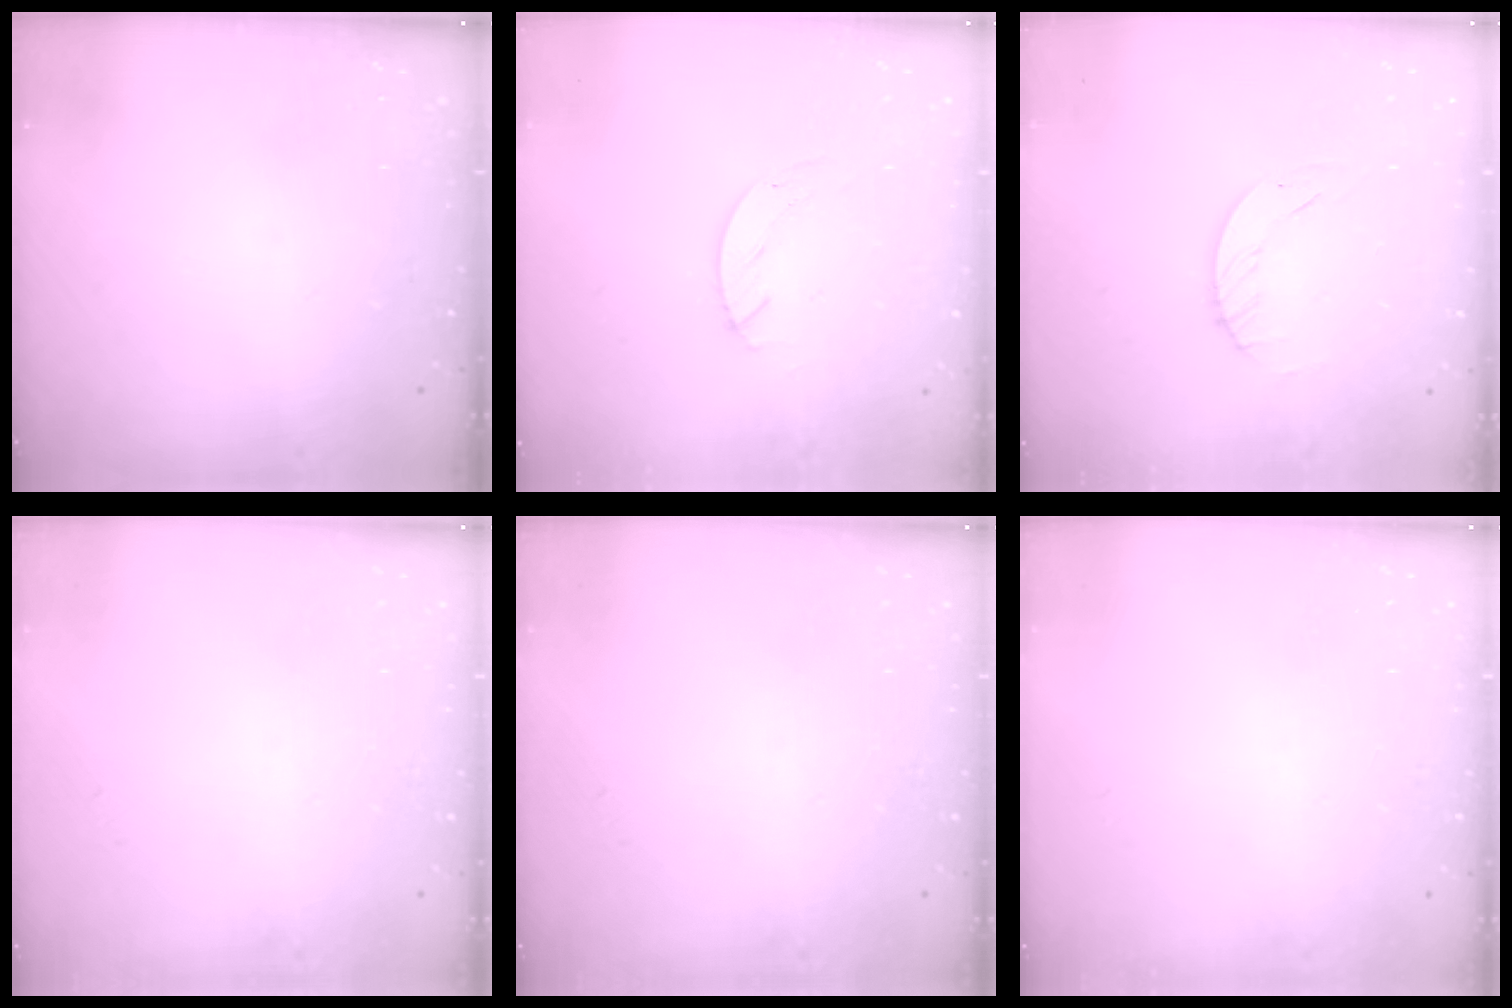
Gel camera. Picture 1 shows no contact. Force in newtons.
{"total": 2.7, "press": 2.7, "slide": 0.2}
{"total": 2.3, "press": 2.3, "slide": 0.3}
{"total": 0.0}
{"total": 0.0}
{"total": 0.0}